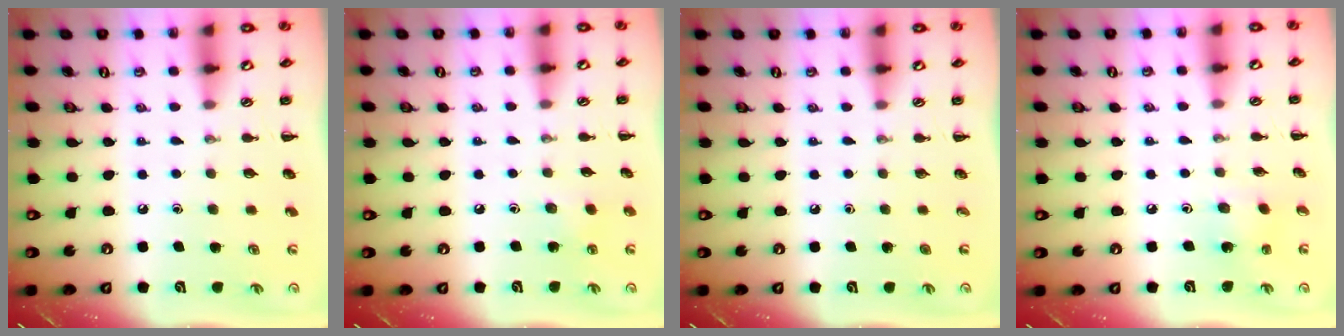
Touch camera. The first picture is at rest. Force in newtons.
{"total": 6.6, "press": 6.3, "slide": 2.0}
{"total": 0.0}
{"total": 1.5, "press": 1.4, "slide": 0.5}